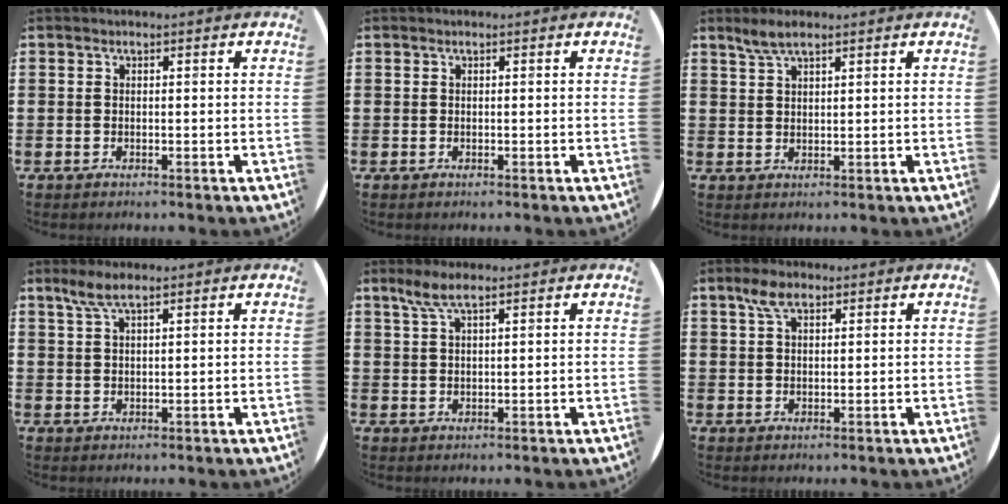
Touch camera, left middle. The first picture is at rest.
{"total": 0.0}
{"total": 3.0, "force": [2.4, 0.7, 1.7], "torque": [-0.028, 0.001, 0.041]}
{"total": 3.4, "force": [2.4, 0.8, 2.3], "torque": [-0.049, 0.005, 0.042]}
{"total": 3.8, "force": [2.5, 0.9, 2.8], "torque": [-0.059, 0.006, 0.044]}
{"total": 3.8, "force": [2.4, 1.8, 2.4], "torque": [-0.044, 0.005, 0.041]}